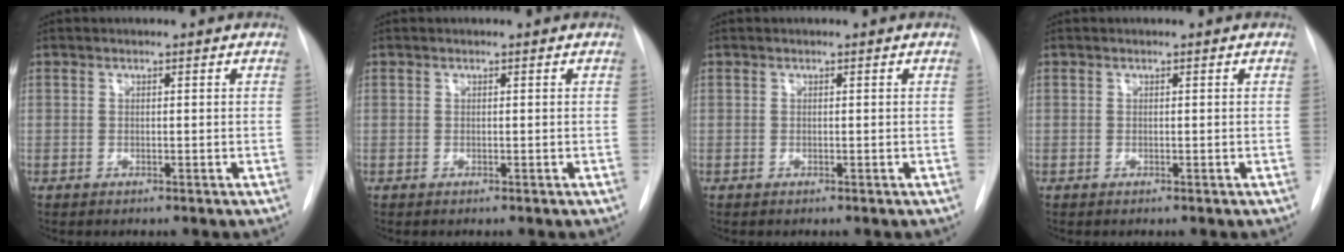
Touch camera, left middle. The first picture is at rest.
{"total": 0.0}
{"total": 0.0}
{"total": 0.0}